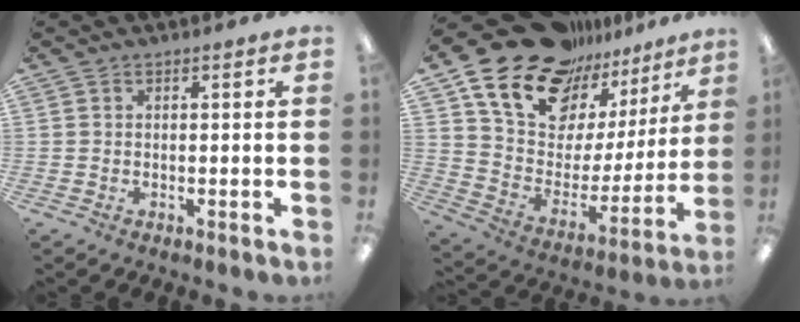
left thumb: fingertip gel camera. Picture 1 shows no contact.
{"total": 19.8, "force": [15.3, 10.9, 6.0], "torque": [-0.130, -0.111, 0.284]}